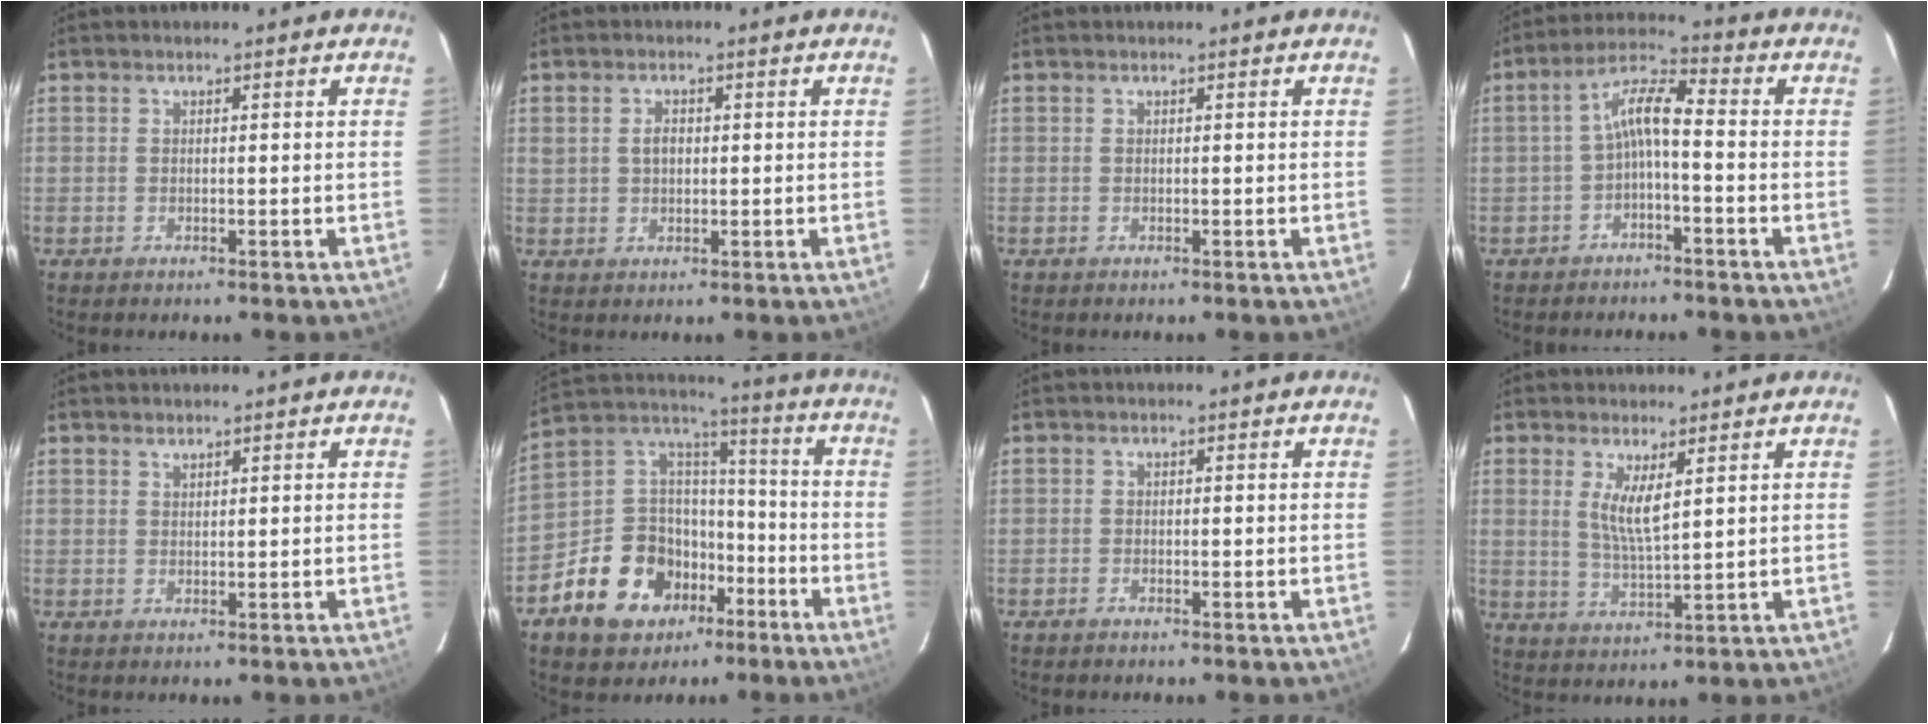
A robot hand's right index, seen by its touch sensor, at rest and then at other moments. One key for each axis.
{"total": 2.7, "fx": 0.4, "fy": 2.0, "fz": 1.8, "tx": -0.031, "ty": 0.007, "tz": 0.010}
{"total": 0.0}
{"total": 6.2, "fx": -1.8, "fy": 1.9, "fz": 5.7, "tx": -0.123, "ty": 0.023, "tz": -0.034}
{"total": 0.9, "fx": 0.9, "fy": 0.3, "fz": 0.2, "tx": -0.004, "ty": 0.003, "tz": 0.017}
{"total": 16.2, "fx": -8.3, "fy": 12.4, "fz": 6.3, "tx": -0.150, "ty": 0.054, "tz": -0.121}
{"total": 0.8, "fx": -0.7, "fy": 0.4, "fz": 0.2, "tx": -0.004, "ty": 0.003, "tz": -0.014}
{"total": 5.5, "fx": 2.2, "fy": 1.1, "fz": 4.9, "tx": -0.094, "ty": -0.011, "tz": 0.042}